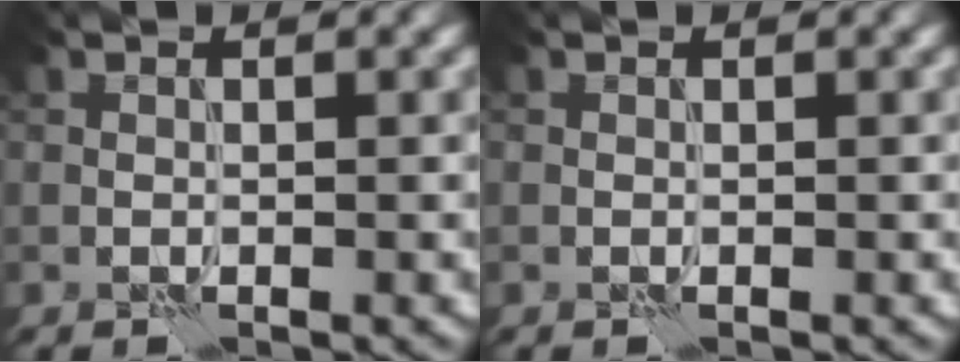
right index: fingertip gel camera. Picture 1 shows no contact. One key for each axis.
{"total": 0.0}